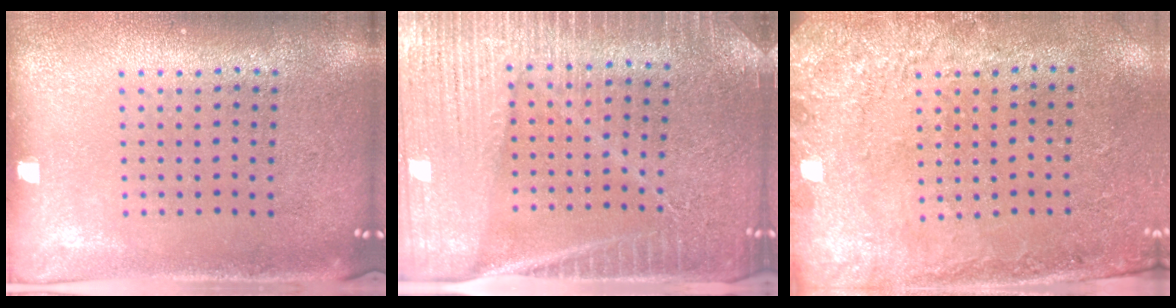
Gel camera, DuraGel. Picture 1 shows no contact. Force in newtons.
{"total": 4.0, "press": 3.7, "slide": 1.4}
{"total": 2.8, "press": 2.0, "slide": 1.9}